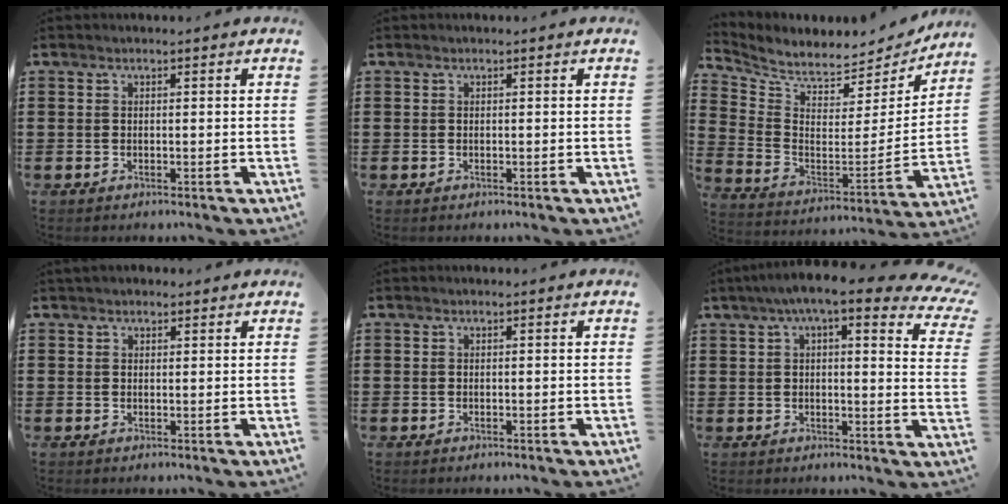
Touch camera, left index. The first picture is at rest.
{"total": 0.0}
{"total": 5.2, "force": [5.1, 0.9, 0.6], "torque": [-0.045, -0.057, 0.086]}
{"total": 1.5, "force": [1.2, 0.8, 0.2], "torque": [-0.009, 0.004, 0.024]}
{"total": 0.0}
{"total": 7.7, "force": [5.8, 0.5, 5.0], "torque": [-0.100, -0.020, 0.095]}